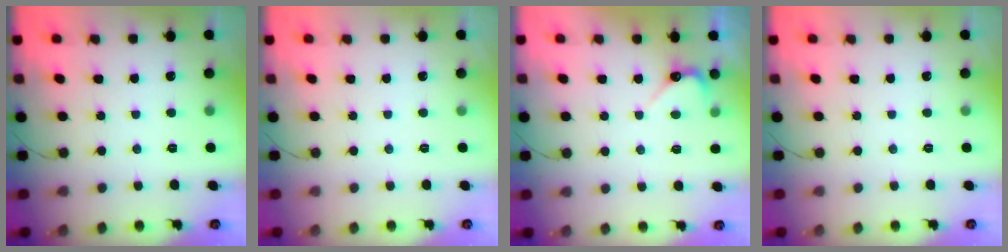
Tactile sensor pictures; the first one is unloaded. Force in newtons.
{"total": 0.0}
{"total": 2.9, "press": 2.9, "slide": 0.3}
{"total": 0.0}